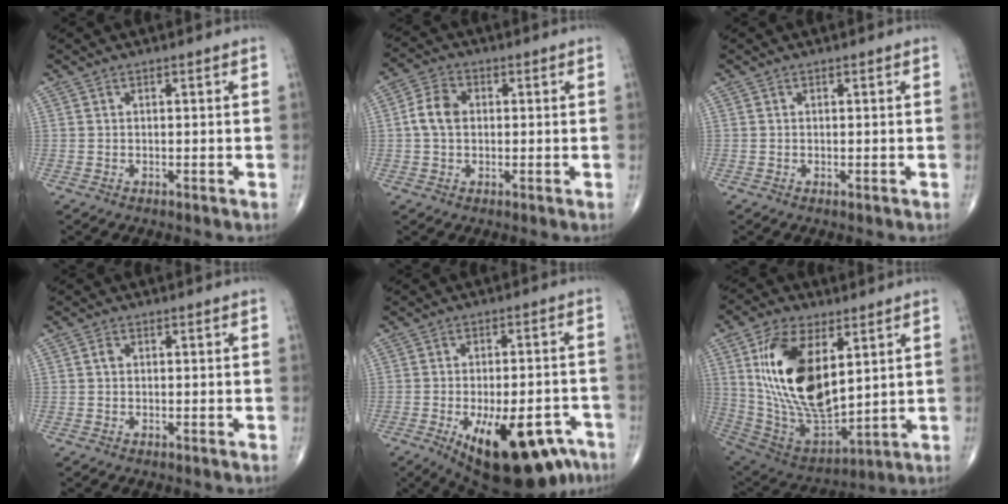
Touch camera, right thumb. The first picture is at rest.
{"total": 5.6, "force": [0.3, 4.1, 3.8], "torque": [-0.073, 0.013, -0.003]}
{"total": 0.0}
{"total": 1.1, "force": [0.1, 0.9, 0.7], "torque": [-0.009, 0.002, -0.001]}
{"total": 20.4, "force": [-10.6, 8.8, 15.0], "torque": [-0.168, 0.031, -0.140]}
{"total": 22.2, "force": [6.1, 11.3, 18.1], "torque": [-0.331, -0.031, 0.125]}